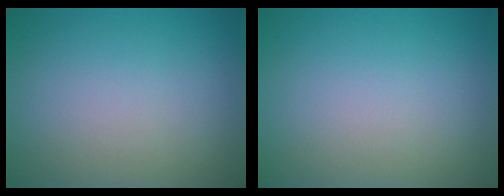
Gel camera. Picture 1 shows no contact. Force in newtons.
{"total": 0.0}